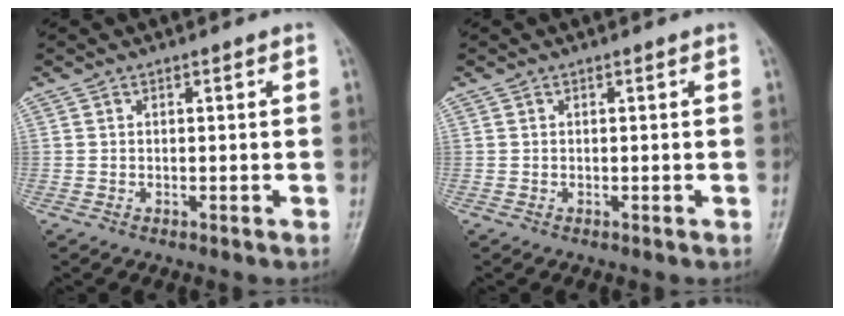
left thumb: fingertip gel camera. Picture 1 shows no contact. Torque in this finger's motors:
{"motor_torque": [0.00, 0.00, 0.00, 0.00, 0.00]}